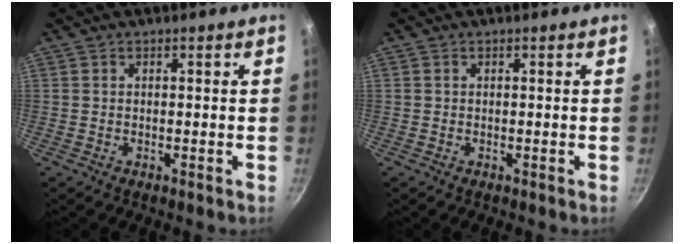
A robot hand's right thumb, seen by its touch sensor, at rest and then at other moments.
{"total": 0.0}